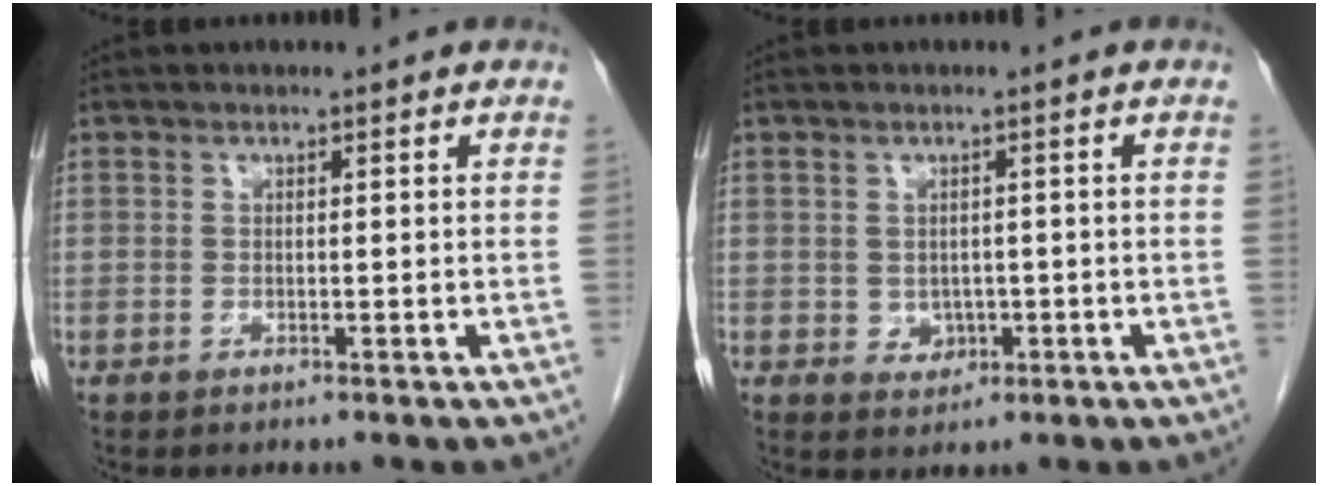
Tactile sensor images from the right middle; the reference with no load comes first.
{"total": 2.2, "force": [-0.3, 1.8, 1.1], "torque": [-0.020, -0.001, 0.004]}